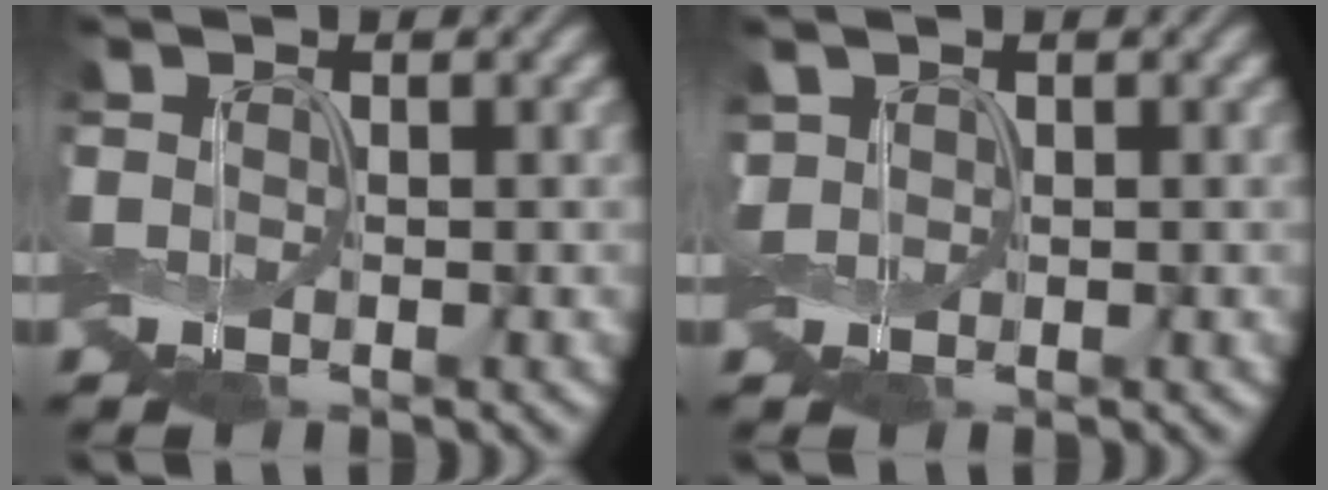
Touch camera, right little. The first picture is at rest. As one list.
[{"total": 0.9, "force": [0.2, 0.7, 0.5], "torque": [-0.015, 0.006, 0.001]}]